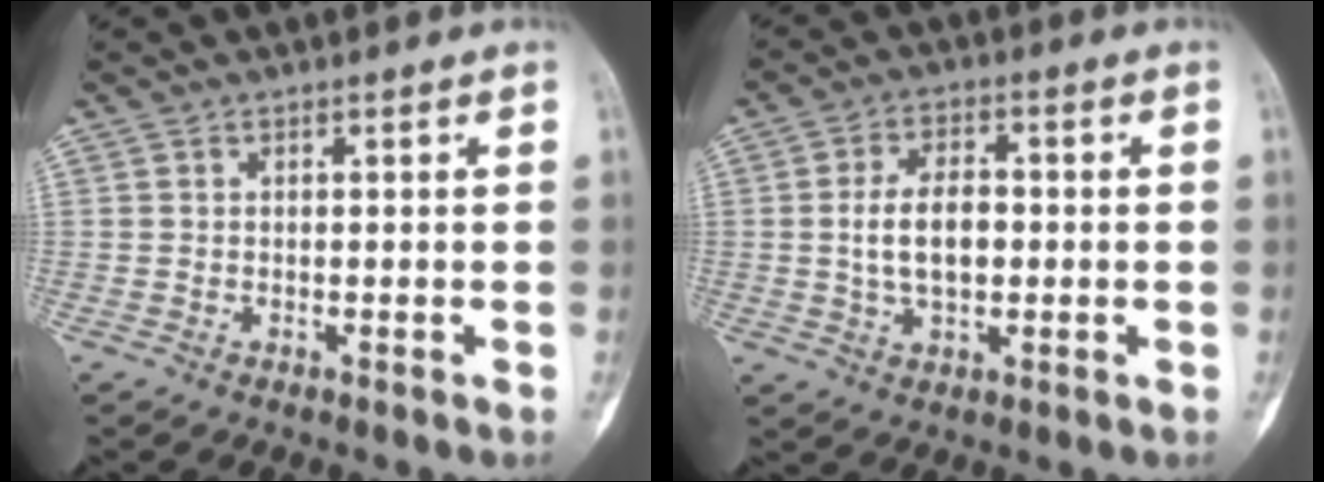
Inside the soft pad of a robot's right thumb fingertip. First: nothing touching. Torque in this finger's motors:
{"motor_torque": [0.47, 0.43, 0.55, -0.08, 0.22]}